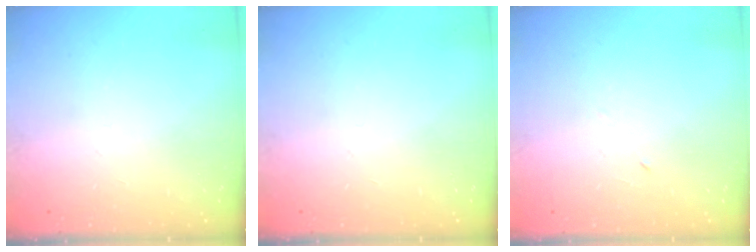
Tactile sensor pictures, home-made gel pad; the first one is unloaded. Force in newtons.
{"total": 0.0}
{"total": 2.7, "press": 2.5, "slide": 1.0}